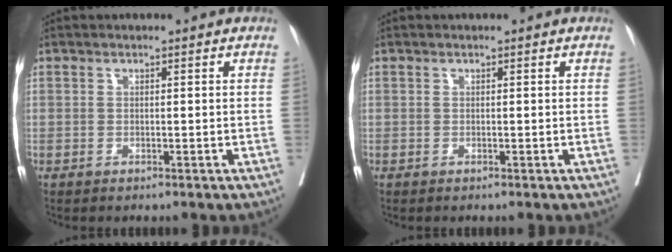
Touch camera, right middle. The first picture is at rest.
{"total": 0.0}